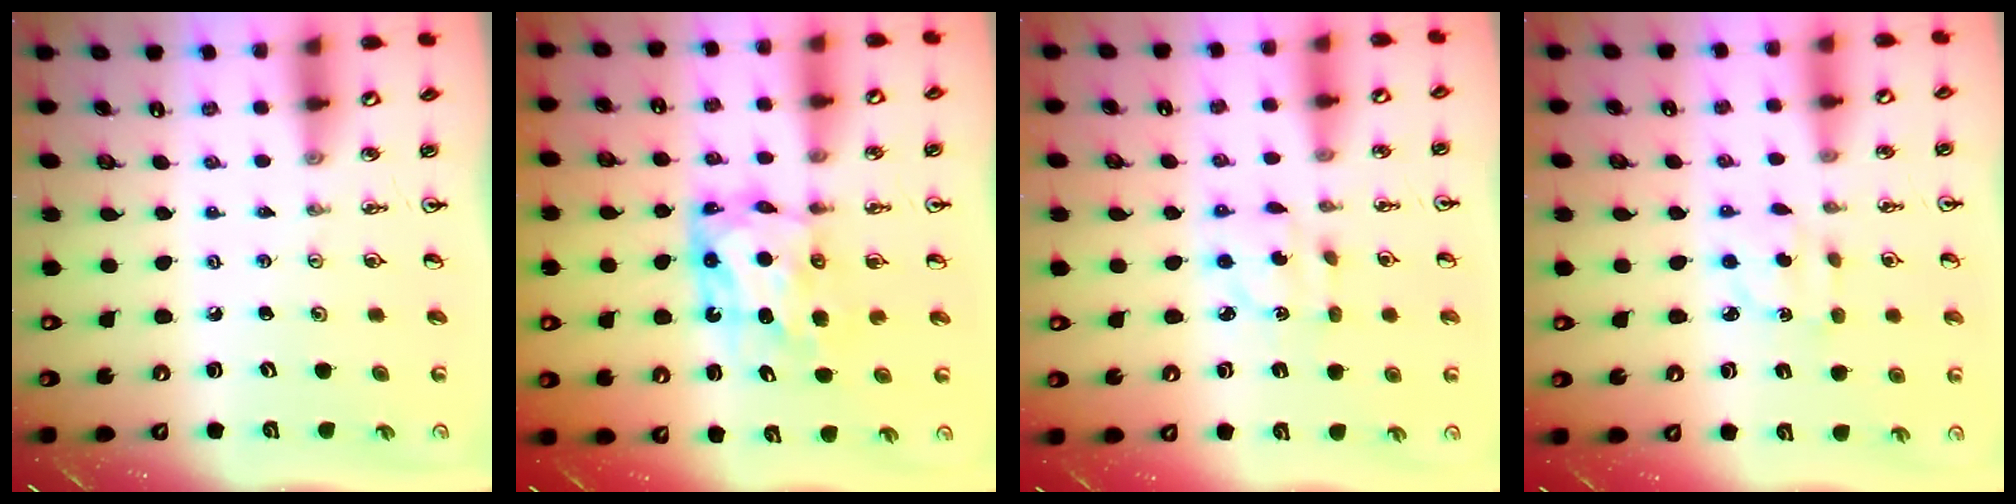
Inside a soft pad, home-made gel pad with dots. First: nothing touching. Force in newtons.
{"total": 8.1, "press": 8.1, "slide": 0.8}
{"total": 3.5, "press": 3.5, "slide": 0.4}
{"total": 2.9, "press": 2.9, "slide": 0.6}